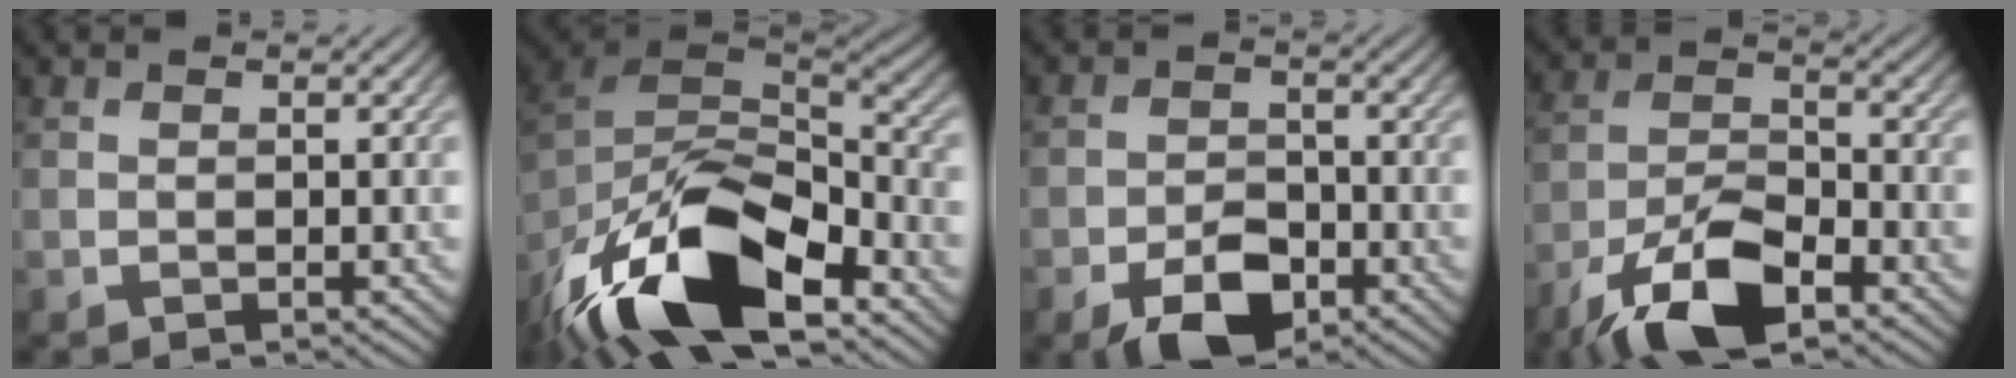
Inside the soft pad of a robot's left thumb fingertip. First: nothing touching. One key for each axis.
{"total": 18.8, "fx": -11.9, "fy": 7.5, "fz": 12.5, "tx": -0.275, "ty": -0.035, "tz": -0.195}
{"total": 6.5, "fx": -3.8, "fy": 3.6, "fz": 3.9, "tx": -0.065, "ty": -0.003, "tz": -0.071}
{"total": 10.9, "fx": -7.1, "fy": 3.8, "fz": 7.4, "tx": -0.139, "ty": -0.001, "tz": -0.145}